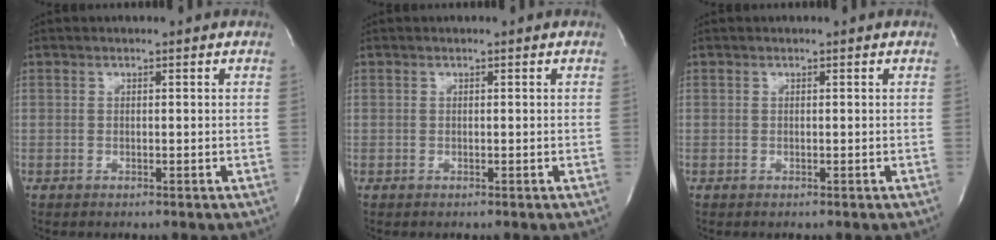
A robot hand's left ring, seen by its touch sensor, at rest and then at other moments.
{"total": 0.0}
{"total": 0.0}